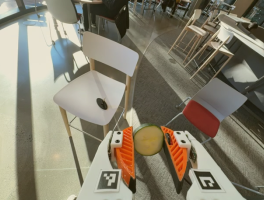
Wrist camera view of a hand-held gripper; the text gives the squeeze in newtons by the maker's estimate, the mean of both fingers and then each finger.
{"total": 9.1, "left": 9.1, "right": 9.2}